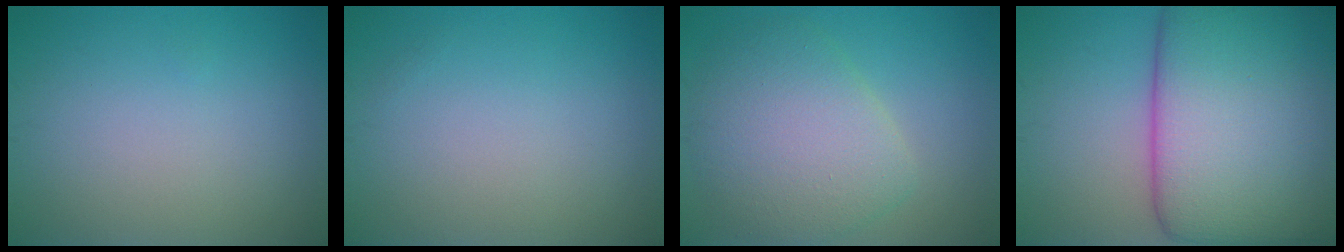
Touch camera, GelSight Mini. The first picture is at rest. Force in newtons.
{"total": 0.0}
{"total": 6.6, "press": 6.6, "slide": 0.2}
{"total": 17.0, "press": 17.0, "slide": 0.5}